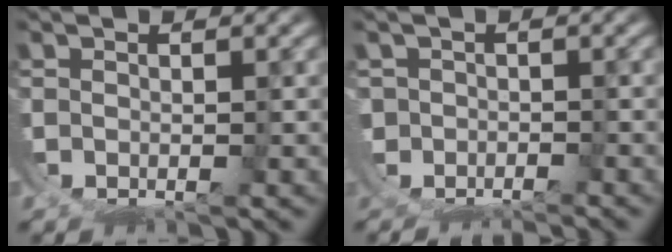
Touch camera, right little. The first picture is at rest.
{"total": 2.0, "force": [-1.7, 0.9, -0.7], "torque": [-0.013, -0.026, -0.014]}